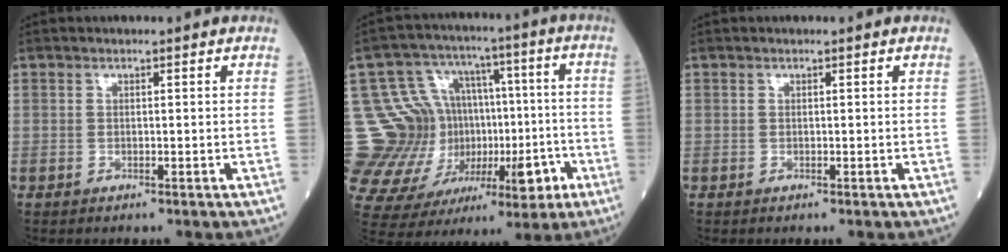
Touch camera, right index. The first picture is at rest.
{"total": 22.4, "force": [-2.1, 17.0, 14.4], "torque": [-0.286, 0.060, 0.002]}
{"total": 0.0}